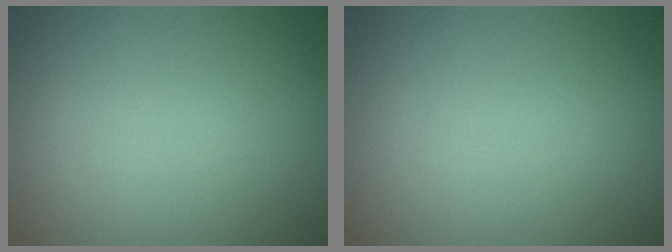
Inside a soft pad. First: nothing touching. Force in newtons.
{"total": 0.0}